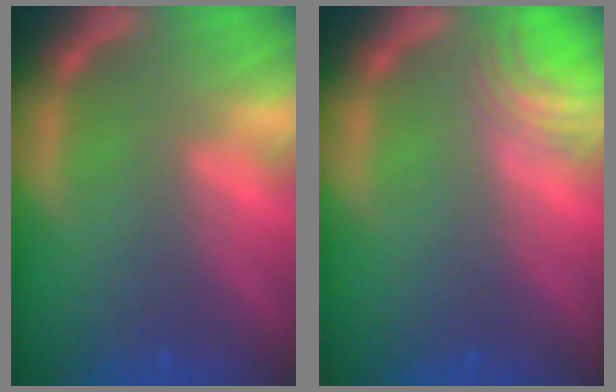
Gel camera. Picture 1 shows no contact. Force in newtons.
{"total": 3.0}